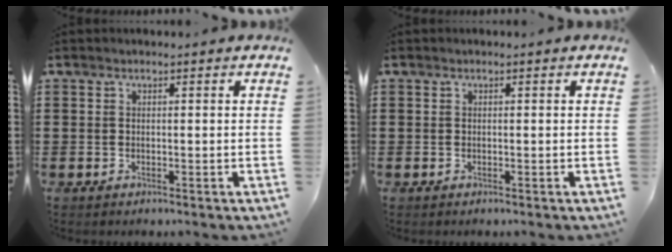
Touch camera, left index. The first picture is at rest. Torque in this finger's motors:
{"motor_torque": [0.00, 0.00, -0.02, 0.00]}